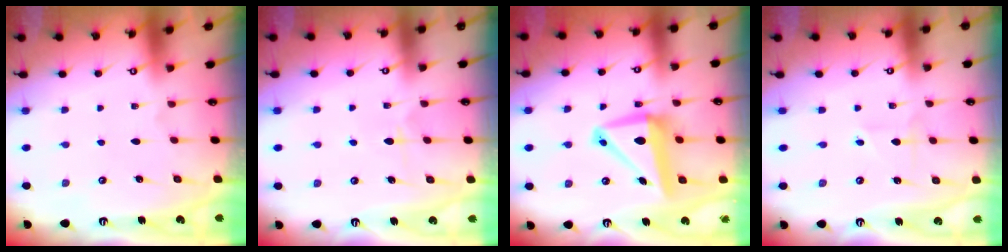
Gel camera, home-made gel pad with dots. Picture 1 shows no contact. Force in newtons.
{"total": 5.6, "press": 5.5, "slide": 0.7}
{"total": 10.8, "press": 10.5, "slide": 2.3}
{"total": 2.4, "press": 2.2, "slide": 0.9}